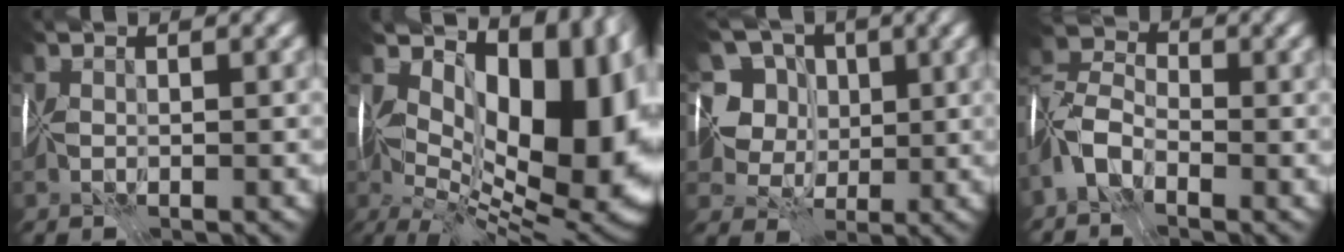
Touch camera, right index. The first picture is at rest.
{"total": 15.3, "force": [3.9, 7.9, 12.5], "torque": [-0.154, 0.010, 0.080]}
{"total": 3.7, "force": [1.3, 3.2, 1.3], "torque": [-0.020, -0.003, 0.009]}
{"total": 3.9, "force": [-2.7, 1.7, 2.2], "torque": [-0.048, 0.006, -0.067]}